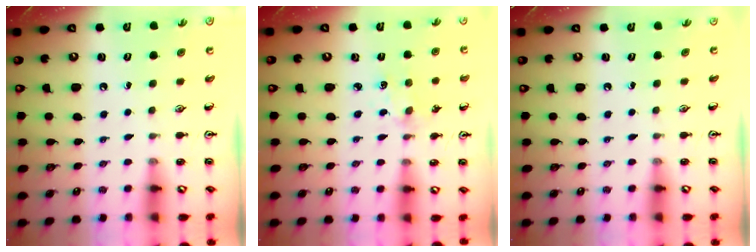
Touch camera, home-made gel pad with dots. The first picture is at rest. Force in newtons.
{"total": 2.5, "press": 2.4, "slide": 0.3}
{"total": 0.0}